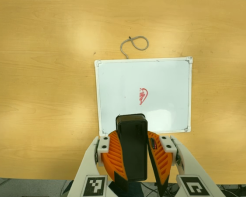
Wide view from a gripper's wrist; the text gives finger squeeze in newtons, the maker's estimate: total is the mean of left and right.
{"total": 12.7, "left": 11.8, "right": 13.5}